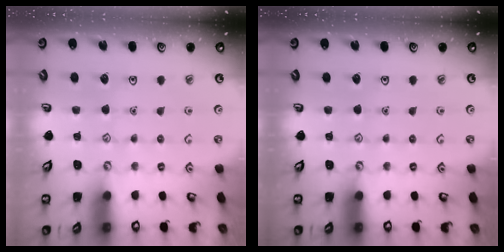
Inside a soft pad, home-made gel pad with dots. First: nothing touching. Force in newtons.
{"total": 0.0}